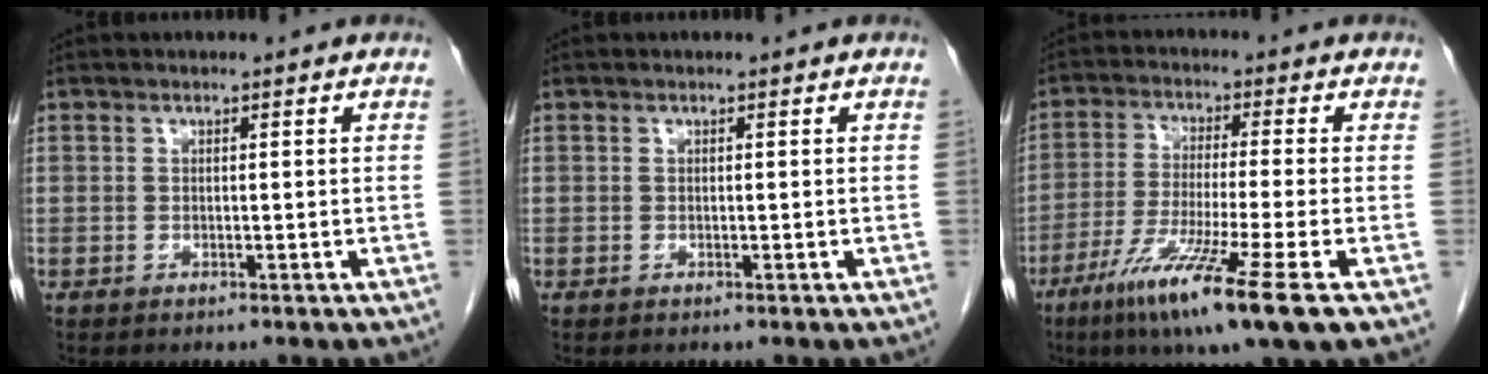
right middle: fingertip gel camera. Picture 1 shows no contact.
{"total": 0.0}
{"total": 12.4, "force": [-6.3, -0.8, 10.7], "torque": [-0.209, -0.044, -0.111]}